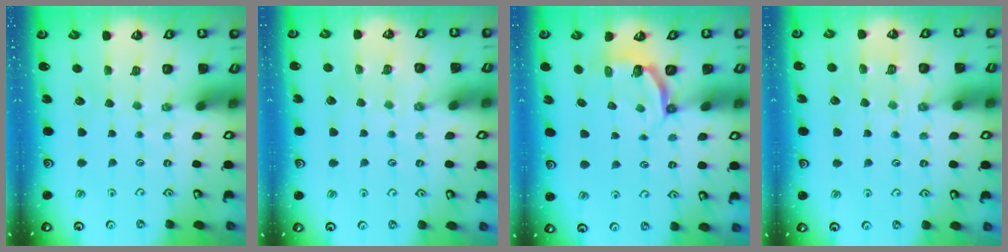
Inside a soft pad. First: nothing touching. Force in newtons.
{"total": 4.3, "press": 4.3, "slide": 0.4}
{"total": 4.1, "press": 2.4, "slide": 3.3}
{"total": 4.9, "press": 4.8, "slide": 0.8}